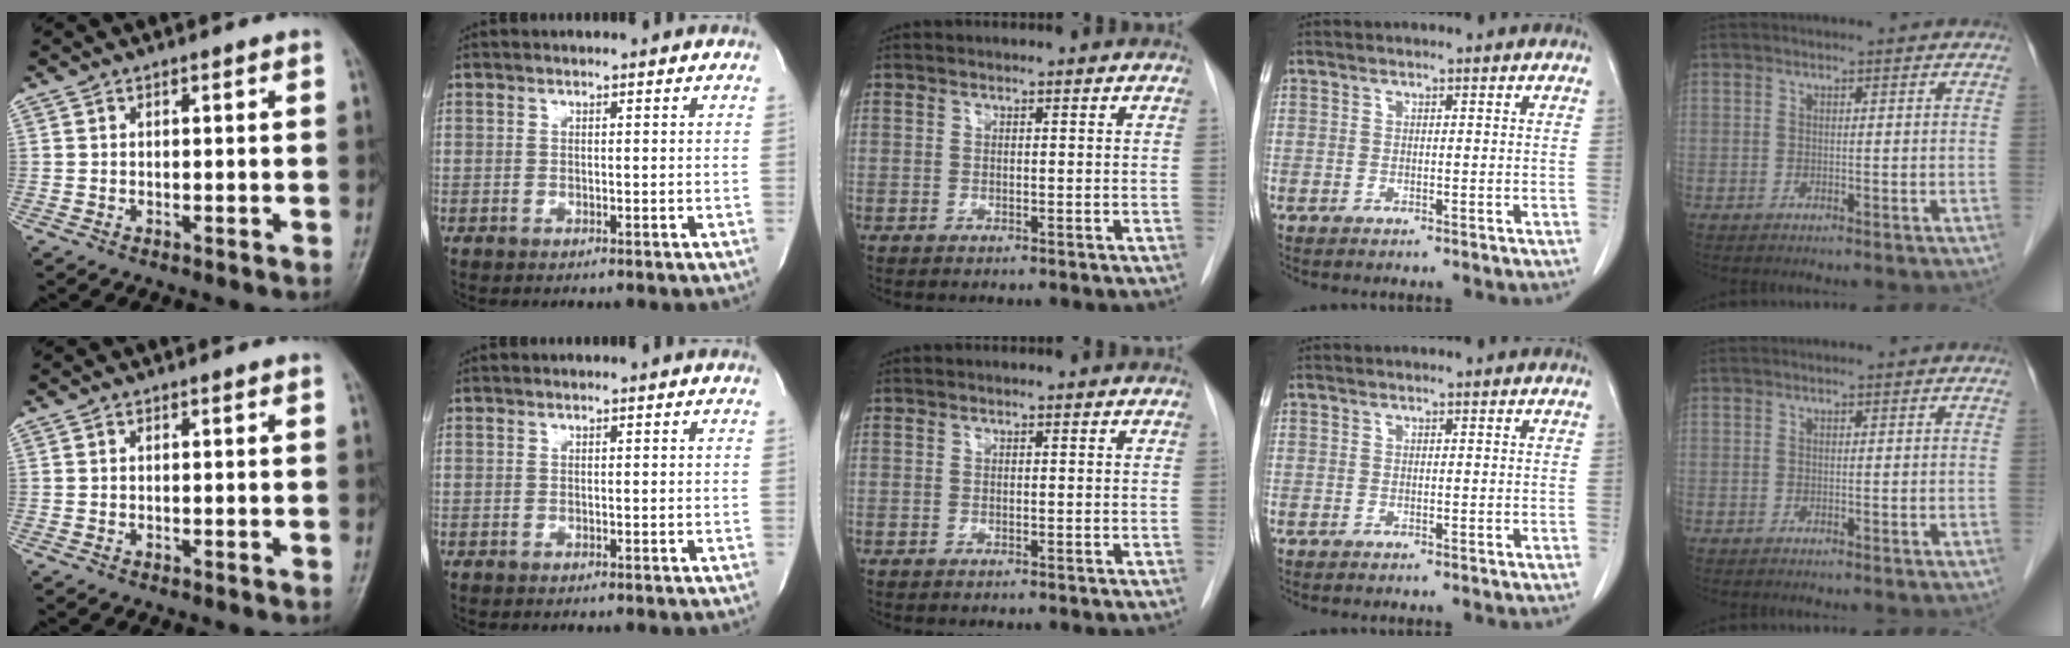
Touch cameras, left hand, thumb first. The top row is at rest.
{}